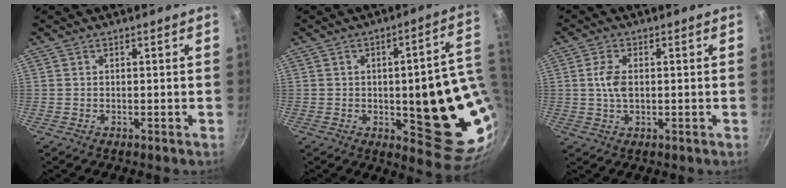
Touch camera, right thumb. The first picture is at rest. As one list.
[{"total": 21.4, "force": [-0.2, 7.4, 20.1], "torque": [-0.199, -0.017, 0.003]}, {"total": 4.3, "force": [0.3, 2.4, 3.6], "torque": [-0.071, 0.005, 0.004]}]